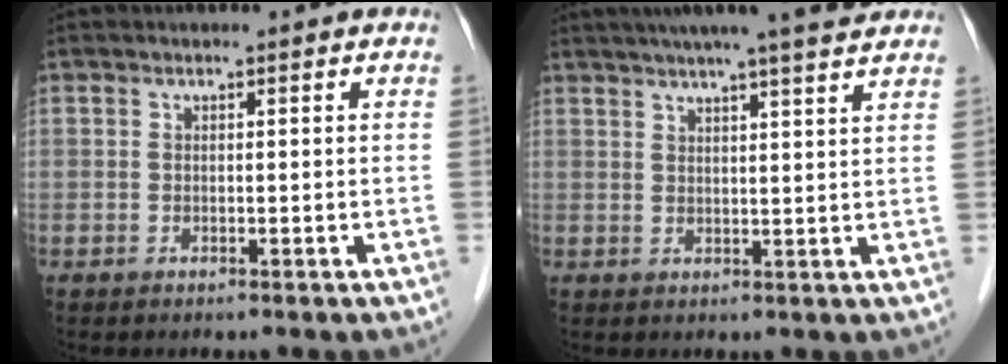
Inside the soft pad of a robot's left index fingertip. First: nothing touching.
{"total": 12.4, "force": [10.6, 0.2, 6.5], "torque": [-0.102, 0.019, 0.132]}